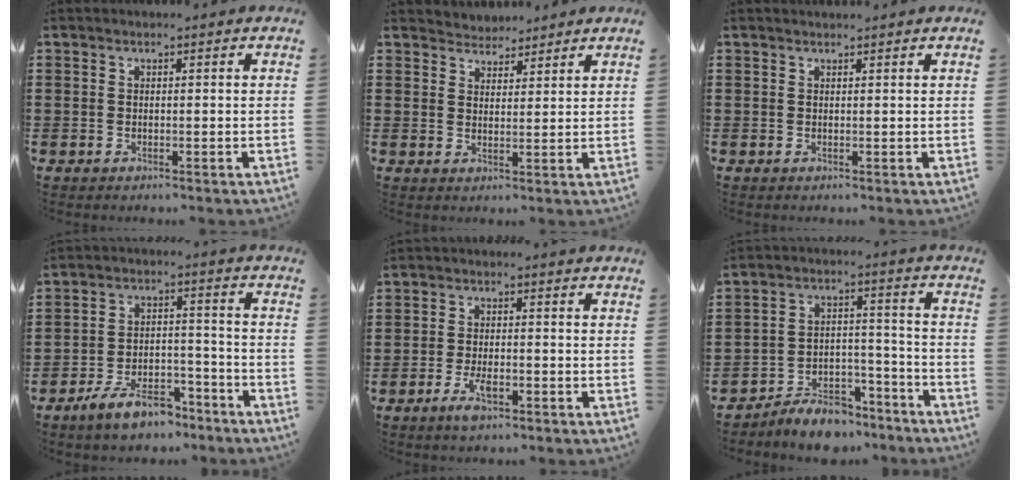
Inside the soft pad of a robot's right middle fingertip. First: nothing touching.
{"total": 3.4, "force": [3.2, 0.8, -0.9], "torque": [0.004, -0.008, 0.061]}
{"total": 0.8, "force": [0.8, 0.0, -0.1], "torque": [0.000, -0.001, 0.015]}
{"total": 7.7, "force": [-6.3, 2.5, 3.6], "torque": [-0.070, 0.013, -0.120]}
{"total": 4.2, "force": [-2.1, 1.4, 3.4], "torque": [-0.076, -0.003, -0.043]}
{"total": 7.8, "force": [-7.3, 2.2, 1.8], "torque": [-0.017, 0.030, -0.137]}